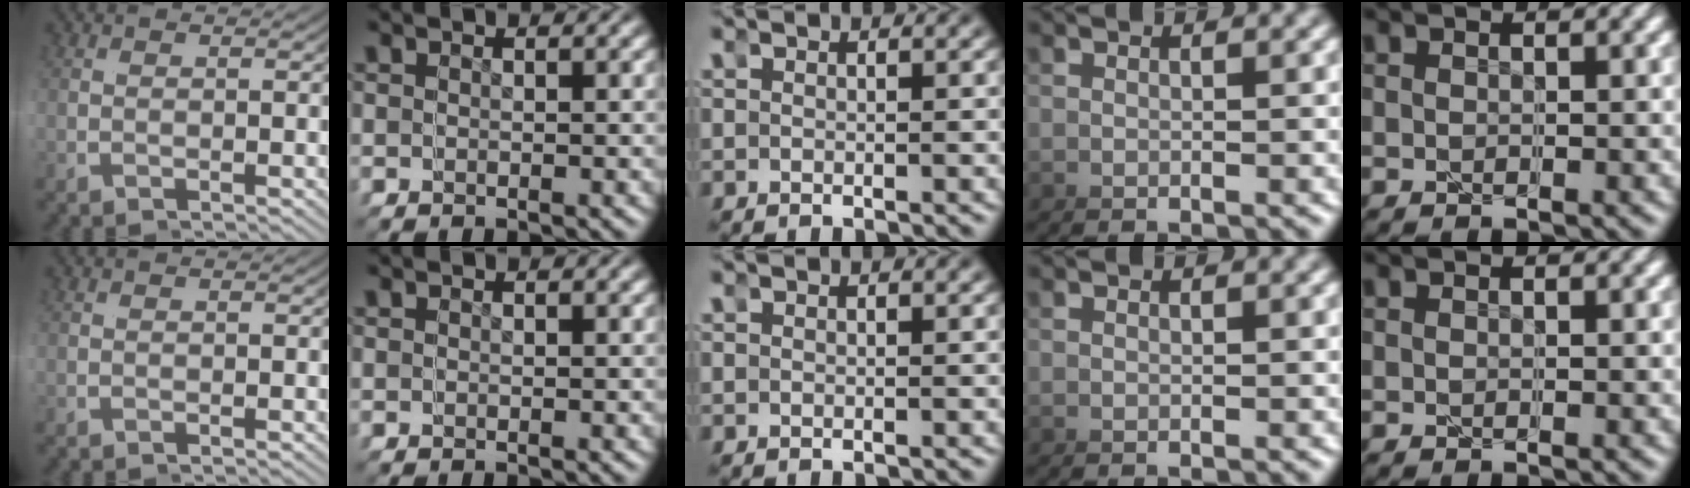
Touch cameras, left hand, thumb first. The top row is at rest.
{}